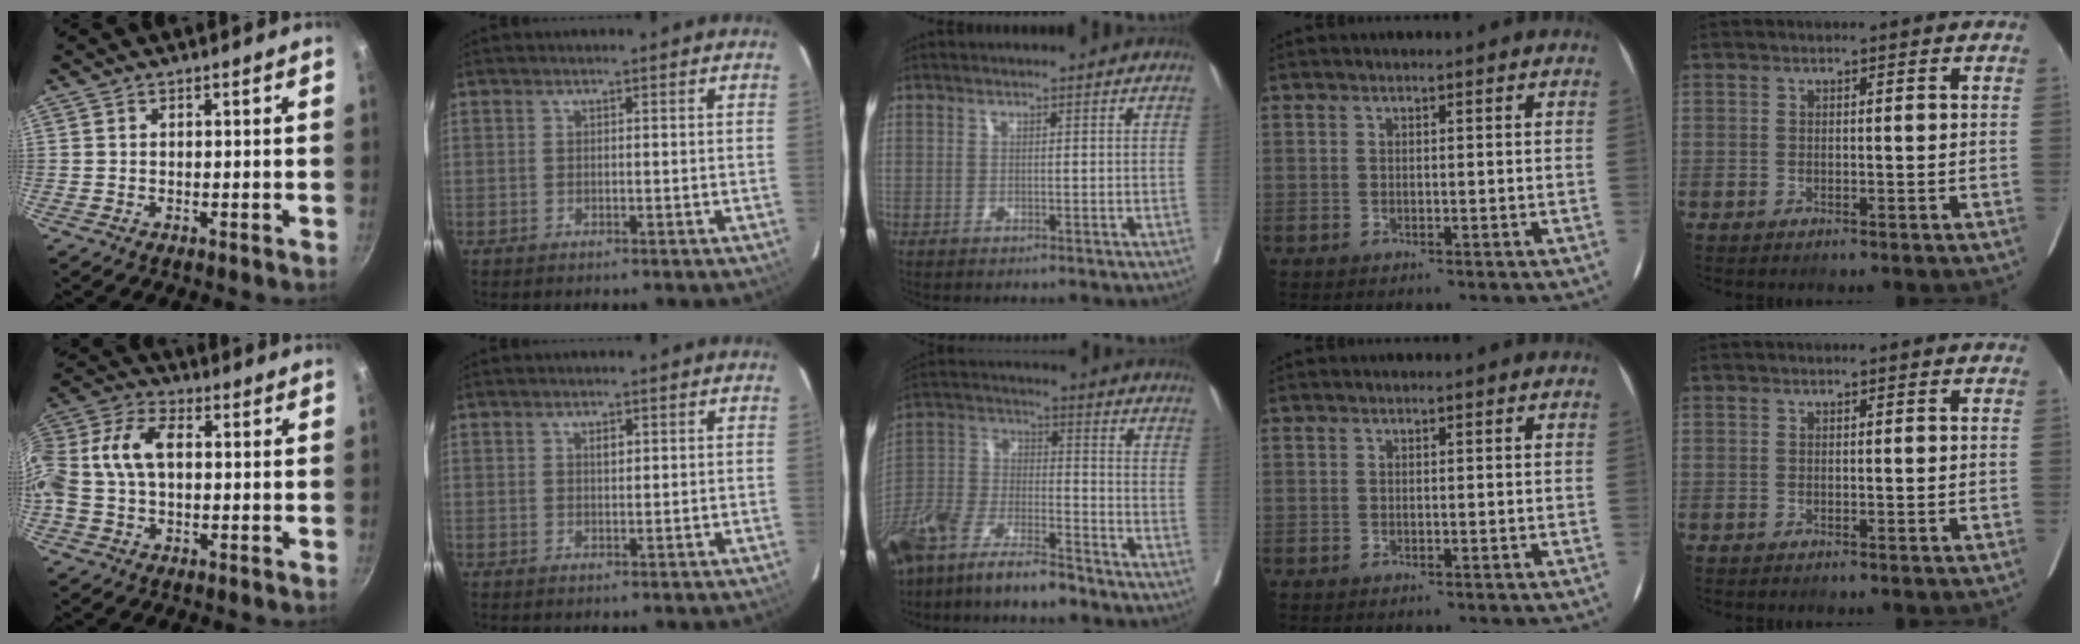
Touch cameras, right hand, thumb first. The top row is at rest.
{"thumb": {"total": 14.1, "force": [1.1, 8.6, 11.2], "torque": [-0.252, 0.035, 0.016]}, "index": {"total": 1.4, "force": [0.6, 0.6, 1.1], "torque": [-0.018, 0.000, 0.009]}, "middle": {"total": 13.7, "force": [-11.1, 3.2, 7.3], "torque": [-0.152, -0.005, -0.213]}}